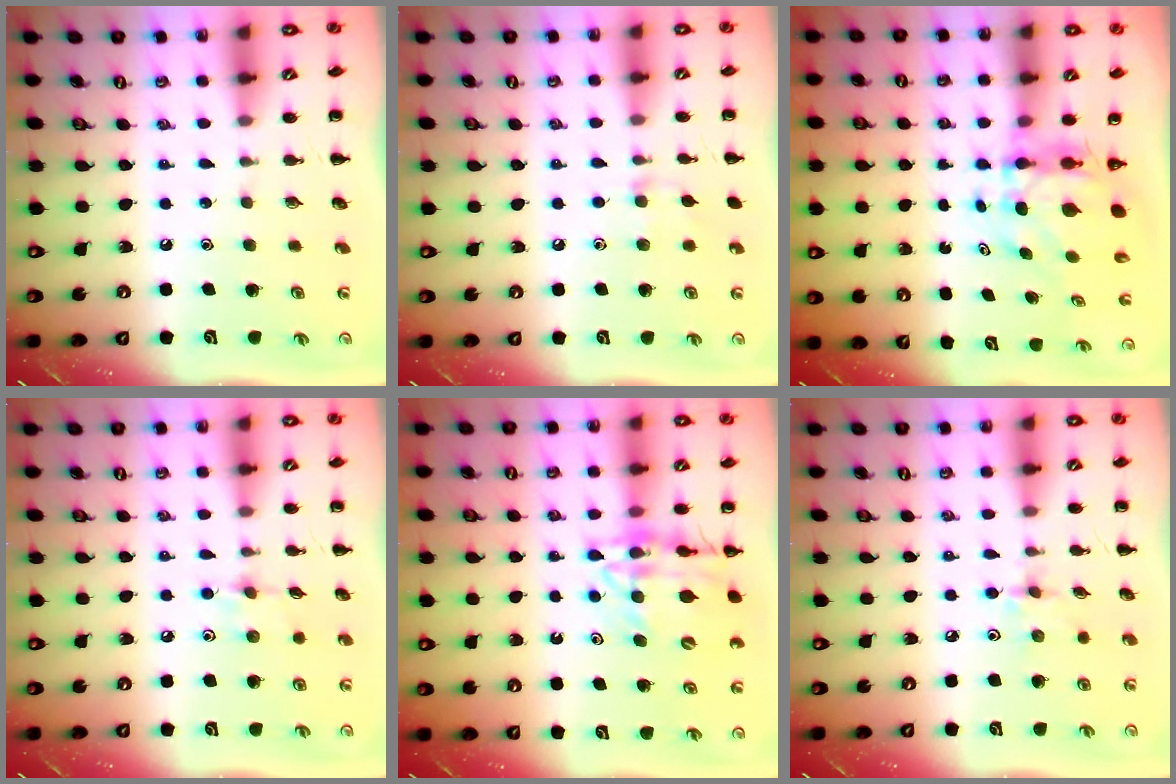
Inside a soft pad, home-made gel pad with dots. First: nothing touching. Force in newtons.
{"total": 6.7, "press": 6.4, "slide": 2.2}
{"total": 7.3, "press": 7.1, "slide": 1.5}
{"total": 5.9, "press": 5.7, "slide": 1.6}
{"total": 16.3, "press": 16.0, "slide": 3.3}
{"total": 2.2, "press": 2.2, "slide": 0.5}